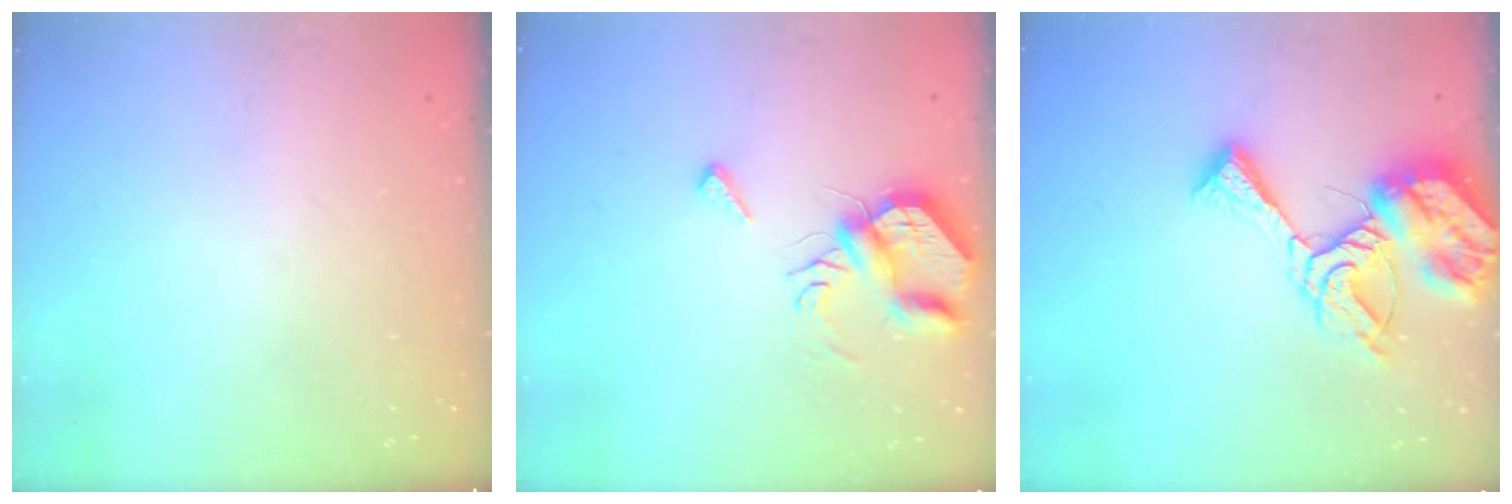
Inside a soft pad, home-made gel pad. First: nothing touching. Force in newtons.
{"total": 8.4, "press": 8.3, "slide": 1.0}
{"total": 14.4, "press": 14.3, "slide": 0.9}